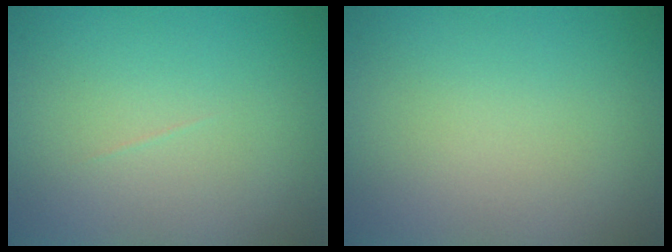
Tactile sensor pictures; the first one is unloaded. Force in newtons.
{"total": 0.0}